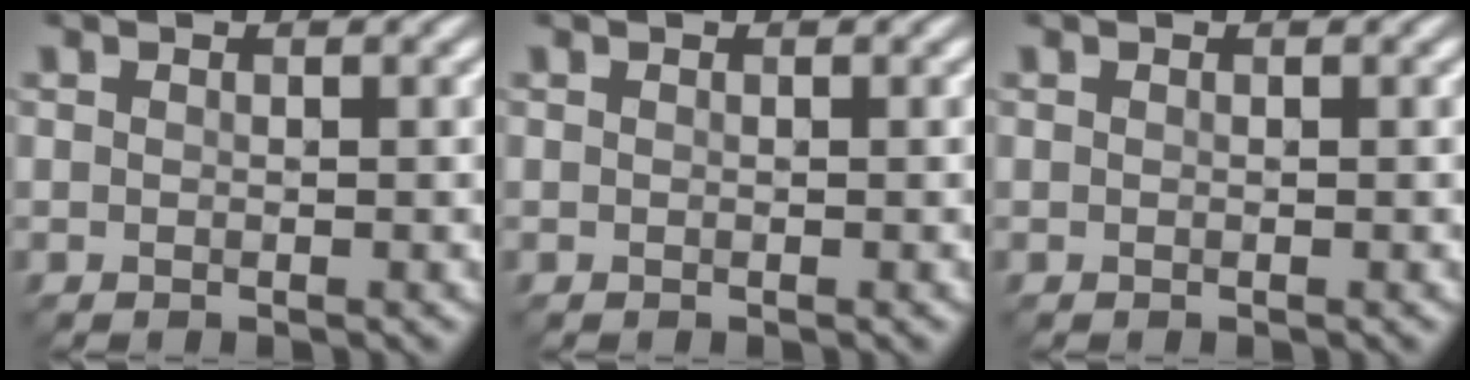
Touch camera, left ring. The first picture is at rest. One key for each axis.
{"total": 0.0}
{"total": 0.0}